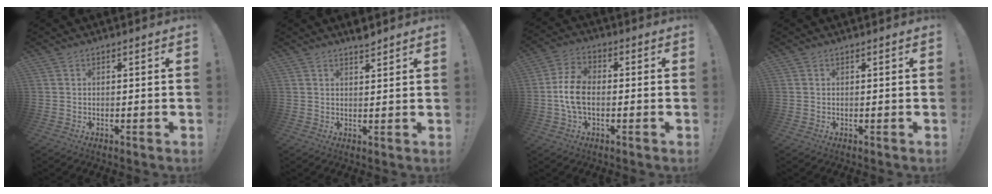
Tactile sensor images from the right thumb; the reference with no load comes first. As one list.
[{"total": 2.8, "force": [2.5, 0.1, 1.1], "torque": [-0.009, -0.018, 0.043]}, {"total": 9.4, "force": [-1.4, 5.8, 7.3], "torque": [-0.151, 0.009, -0.021]}, {"total": 0.0}]